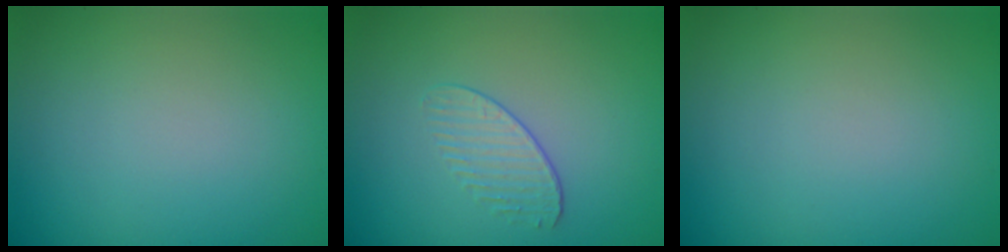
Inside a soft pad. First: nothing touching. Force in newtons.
{"total": 1.3, "press": 0.7, "slide": 1.1}
{"total": 0.0}